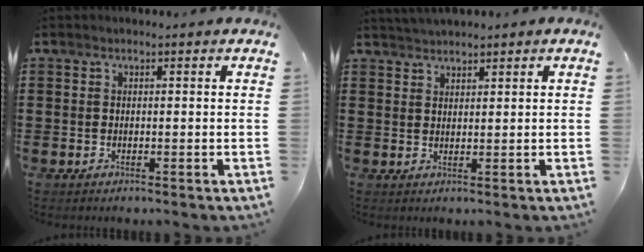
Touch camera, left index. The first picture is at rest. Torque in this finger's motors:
{"motor_torque": [1.10, -1.04, 0.47, 0.14]}